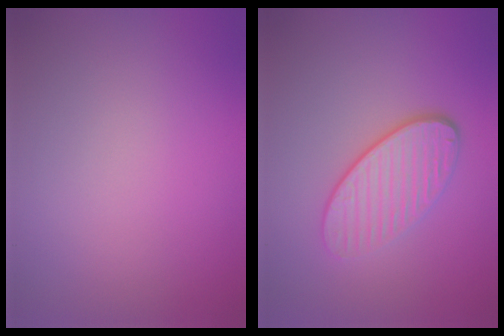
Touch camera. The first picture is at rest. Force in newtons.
{"total": 3.8, "press": 3.0, "slide": 2.4}